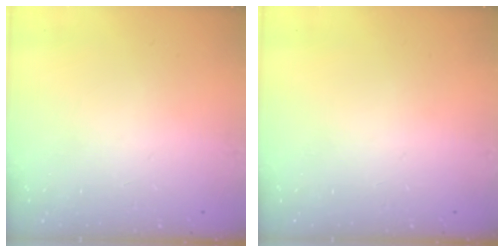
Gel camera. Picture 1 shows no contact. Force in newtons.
{"total": 0.0}